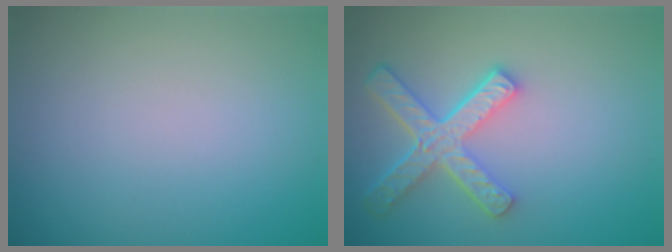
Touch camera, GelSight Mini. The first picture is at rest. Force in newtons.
{"total": 5.1, "press": 3.8, "slide": 3.3}